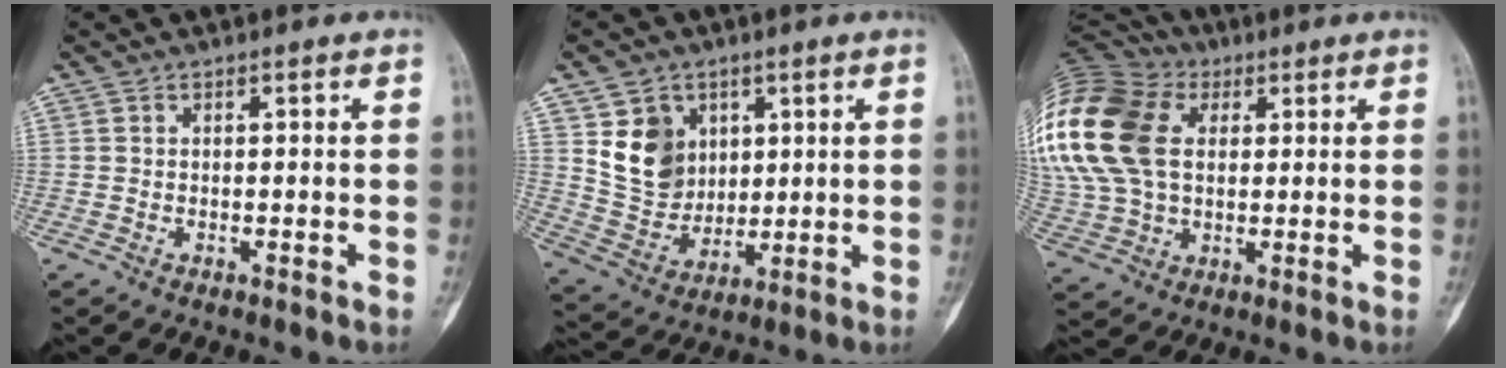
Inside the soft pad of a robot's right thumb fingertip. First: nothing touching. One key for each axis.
{"total": 11.3, "fx": 4.1, "fy": 9.2, "fz": 5.2, "tx": -0.063, "ty": -0.026, "tz": 0.095}
{"total": 28.8, "fx": 7.3, "fy": 20.0, "fz": 19.4, "tx": -0.471, "ty": 0.055, "tz": 0.146}